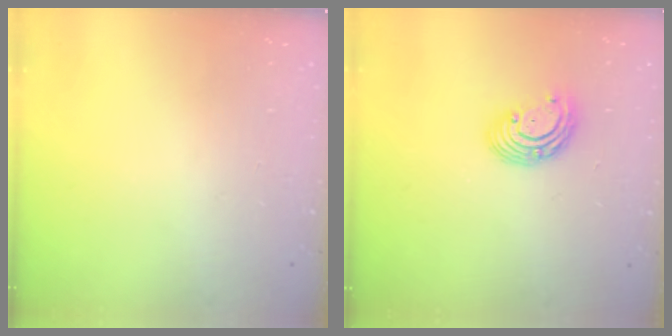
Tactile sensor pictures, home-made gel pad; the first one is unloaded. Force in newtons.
{"total": 7.1, "press": 7.0, "slide": 1.3}